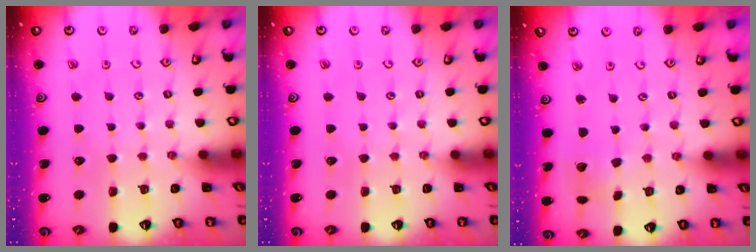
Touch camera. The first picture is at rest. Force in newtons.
{"total": 0.0}
{"total": 2.3, "press": 2.3, "slide": 0.3}